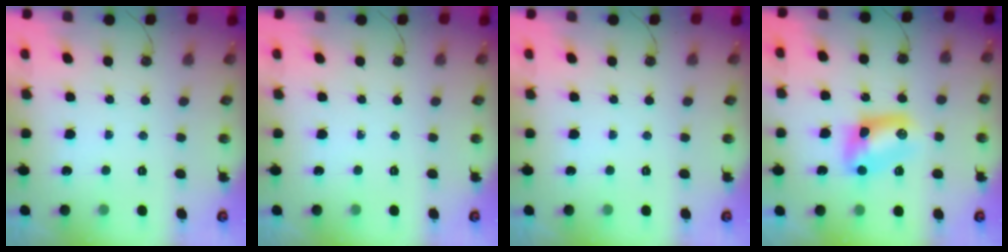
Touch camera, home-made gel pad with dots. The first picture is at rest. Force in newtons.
{"total": 0.0}
{"total": 0.0}
{"total": 8.9, "press": 8.9, "slide": 0.2}